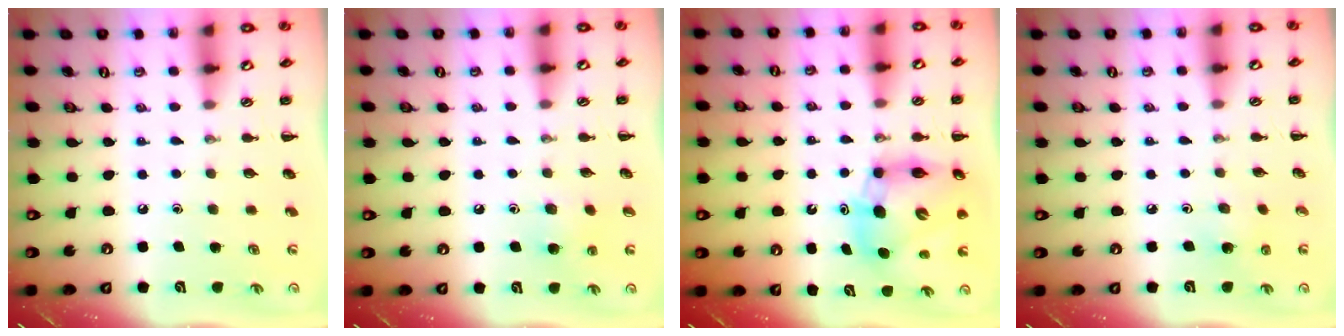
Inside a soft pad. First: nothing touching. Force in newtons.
{"total": 5.7, "press": 5.6, "slide": 1.4}
{"total": 10.4, "press": 9.9, "slide": 3.2}
{"total": 3.5, "press": 3.3, "slide": 1.1}